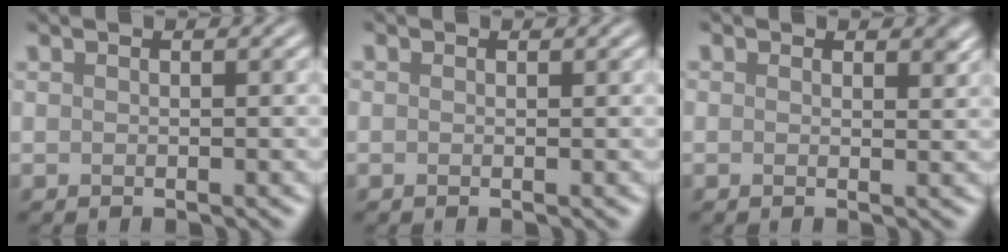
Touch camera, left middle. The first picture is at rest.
{"total": 0.0}
{"total": 1.4, "force": [0.8, 0.9, 0.7], "torque": [-0.006, -0.004, 0.009]}